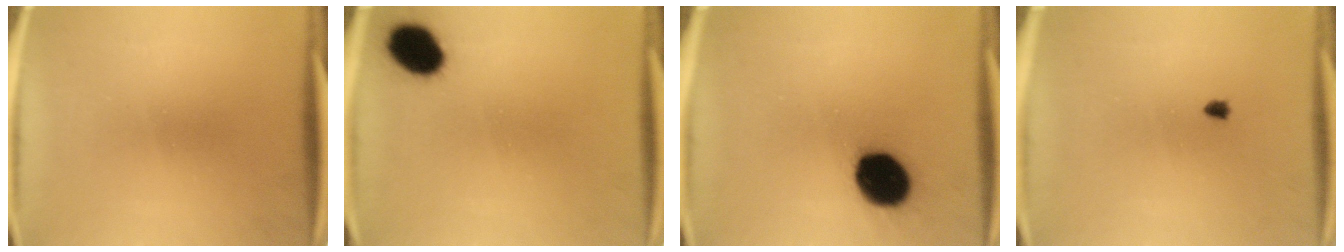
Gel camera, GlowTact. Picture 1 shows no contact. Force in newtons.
{"total": 9.0}
{"total": 15.0}
{"total": 0.6}